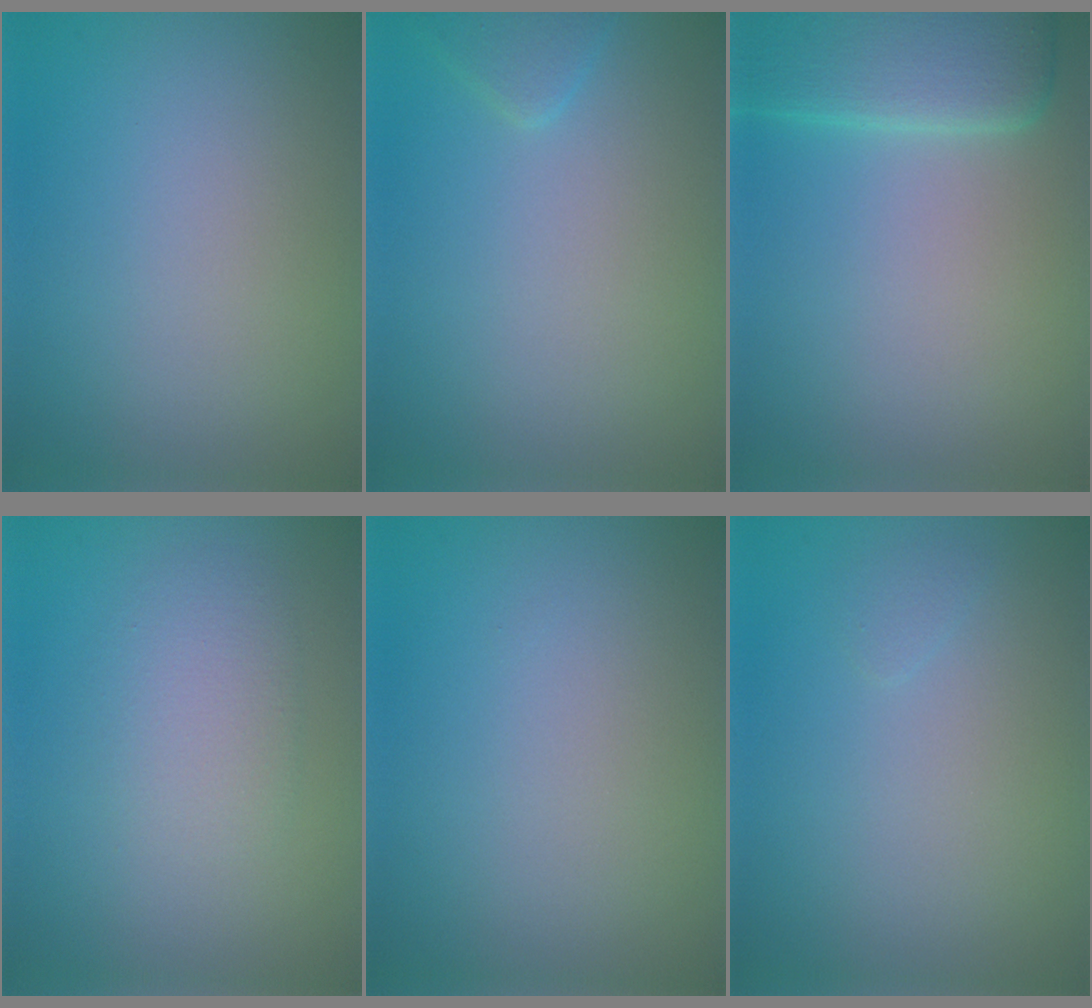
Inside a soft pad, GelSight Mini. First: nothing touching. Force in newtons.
{"total": 1.4, "press": 1.4, "slide": 0.1}
{"total": 5.1, "press": 4.7, "slide": 1.9}
{"total": 2.4, "press": 2.3, "slide": 0.4}
{"total": 0.0}
{"total": 0.6, "press": 0.5, "slide": 0.1}